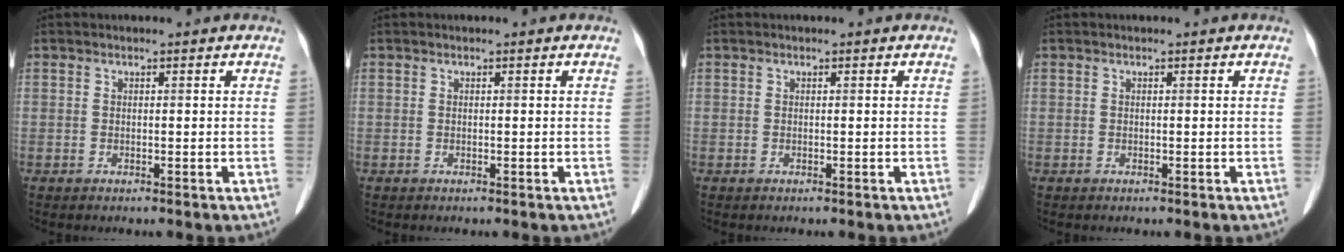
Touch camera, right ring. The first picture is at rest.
{"total": 0.0}
{"total": 0.0}
{"total": 0.0}